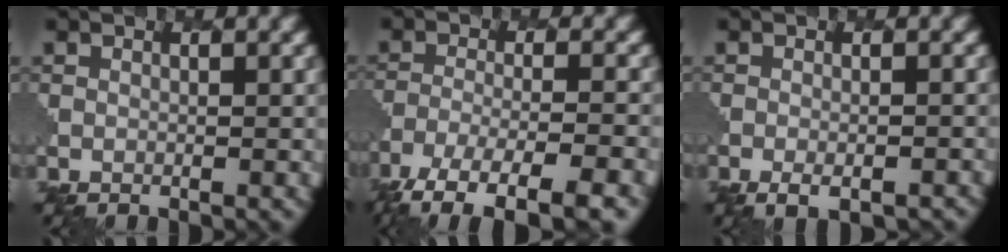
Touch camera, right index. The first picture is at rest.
{"total": 8.9, "force": [-6.7, 2.2, 5.4], "torque": [-0.095, -0.014, -0.118]}
{"total": 3.0, "force": [-1.7, 1.0, 2.2], "torque": [-0.037, -0.002, -0.022]}